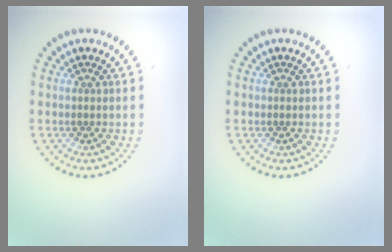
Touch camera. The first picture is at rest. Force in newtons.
{"total": 0.0}